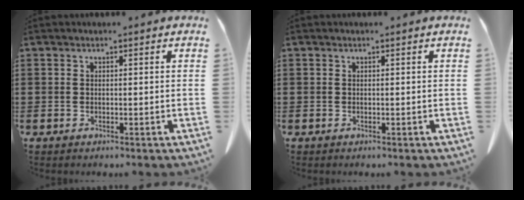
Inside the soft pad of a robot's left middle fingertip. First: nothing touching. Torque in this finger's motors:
{"motor_torque": [0.01, 0.00, -0.01, 0.01]}